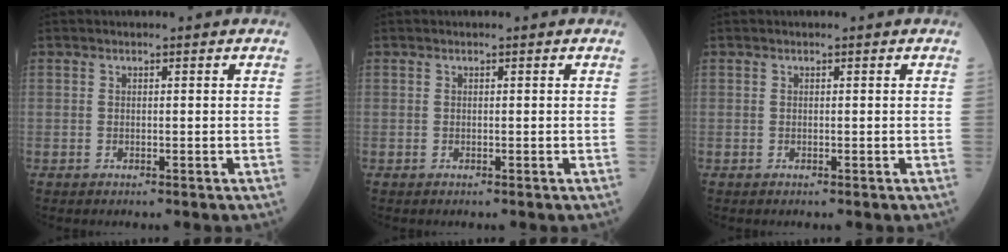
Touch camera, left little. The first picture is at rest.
{"total": 0.0}
{"total": 0.0}